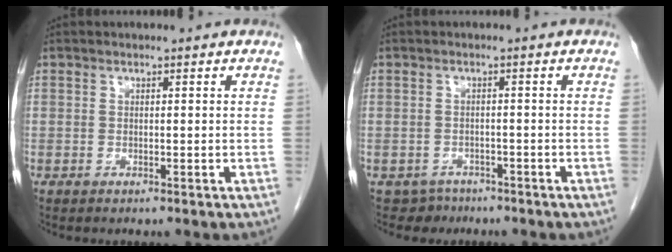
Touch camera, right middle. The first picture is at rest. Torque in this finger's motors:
{"motor_torque": [-0.42, -0.15, -0.08, -0.01]}